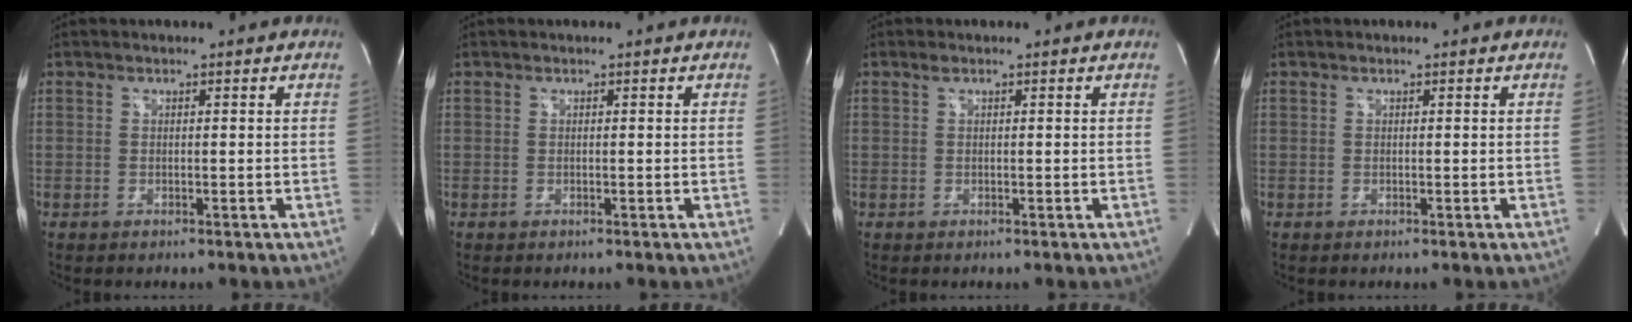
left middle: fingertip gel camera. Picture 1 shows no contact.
{"total": 0.0}
{"total": 0.6, "force": [0.4, 0.2, 0.3], "torque": [-0.007, 0.005, 0.007]}
{"total": 0.0}